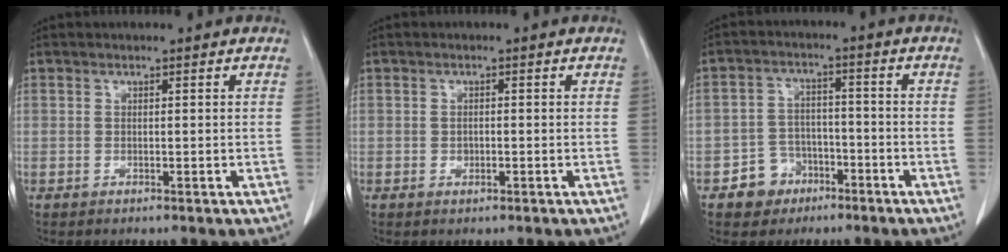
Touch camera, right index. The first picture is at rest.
{"total": 1.2, "force": [-0.3, 0.7, 0.9], "torque": [-0.017, 0.000, -0.001]}
{"total": 5.8, "force": [-3.3, 4.7, 0.9], "torque": [-0.011, 0.016, -0.049]}